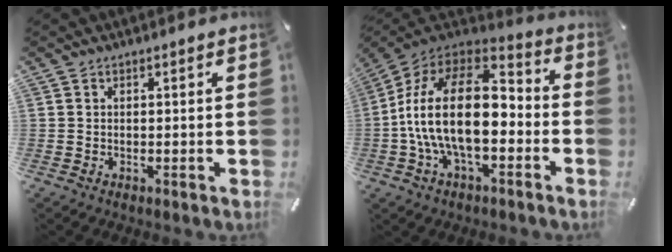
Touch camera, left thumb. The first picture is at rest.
{"total": 22.6, "force": [-2.9, 12.7, 18.4], "torque": [-0.354, 0.024, -0.047]}